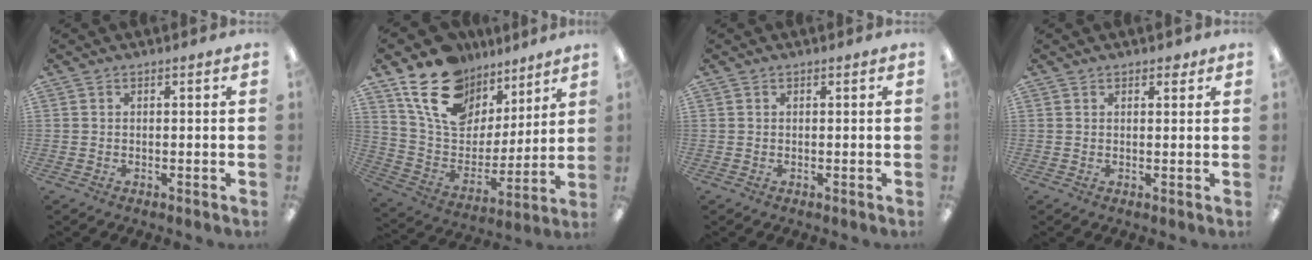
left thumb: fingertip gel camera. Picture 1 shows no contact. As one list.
[{"total": 18.9, "force": [11.8, 12.3, 8.2], "torque": [-0.154, -0.057, 0.220]}, {"total": 0.0}, {"total": 1.5, "force": [1.2, 0.8, 0.6], "torque": [0.004, -0.006, 0.018]}]